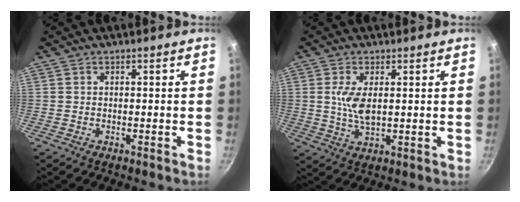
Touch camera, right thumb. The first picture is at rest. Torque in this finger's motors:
{"motor_torque": [-0.92, 1.12, 0.67, -0.43, 0.29]}